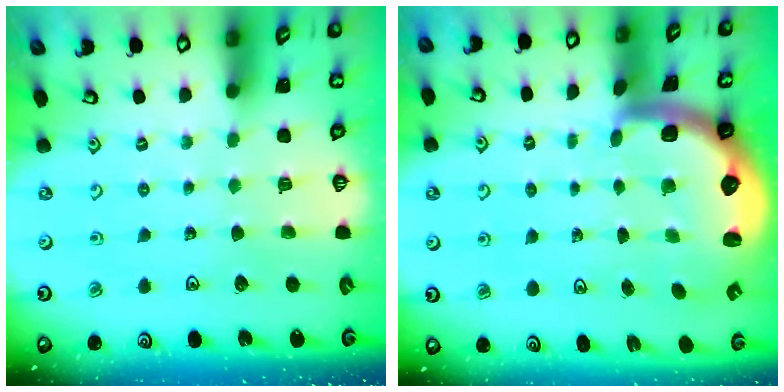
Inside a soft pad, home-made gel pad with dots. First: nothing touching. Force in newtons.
{"total": 2.8, "press": 2.5, "slide": 1.4}